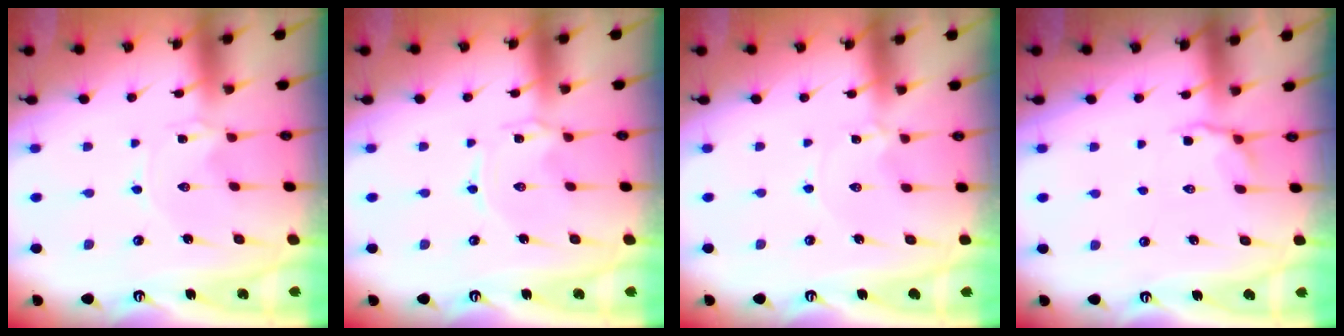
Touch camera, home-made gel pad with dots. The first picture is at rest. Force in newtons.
{"total": 0.7, "press": 0.7, "slide": 0.1}
{"total": 1.5, "press": 1.5, "slide": 0.2}
{"total": 4.6, "press": 4.3, "slide": 1.6}